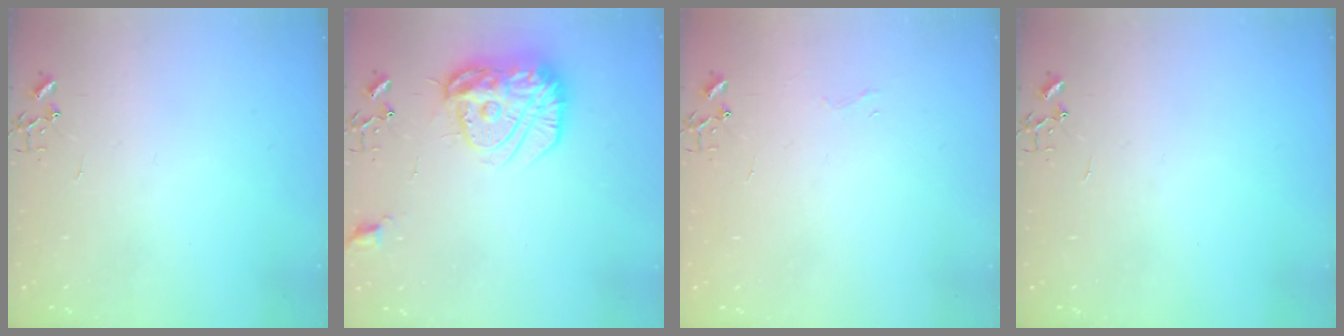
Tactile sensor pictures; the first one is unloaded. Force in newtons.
{"total": 17.7, "press": 17.6, "slide": 1.4}
{"total": 3.3, "press": 3.3, "slide": 0.3}
{"total": 0.0}